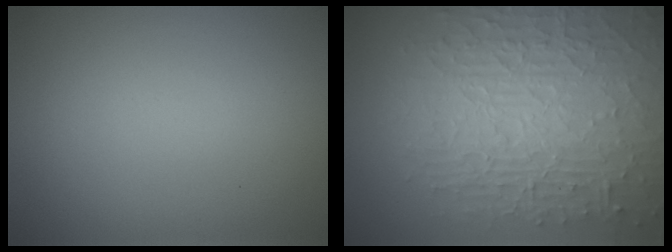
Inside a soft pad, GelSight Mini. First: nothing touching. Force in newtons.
{"total": 10.4, "press": 6.7, "slide": 8.0}